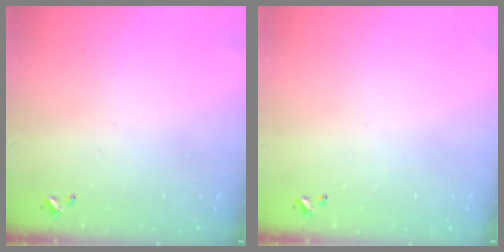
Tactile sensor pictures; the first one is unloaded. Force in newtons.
{"total": 0.0}